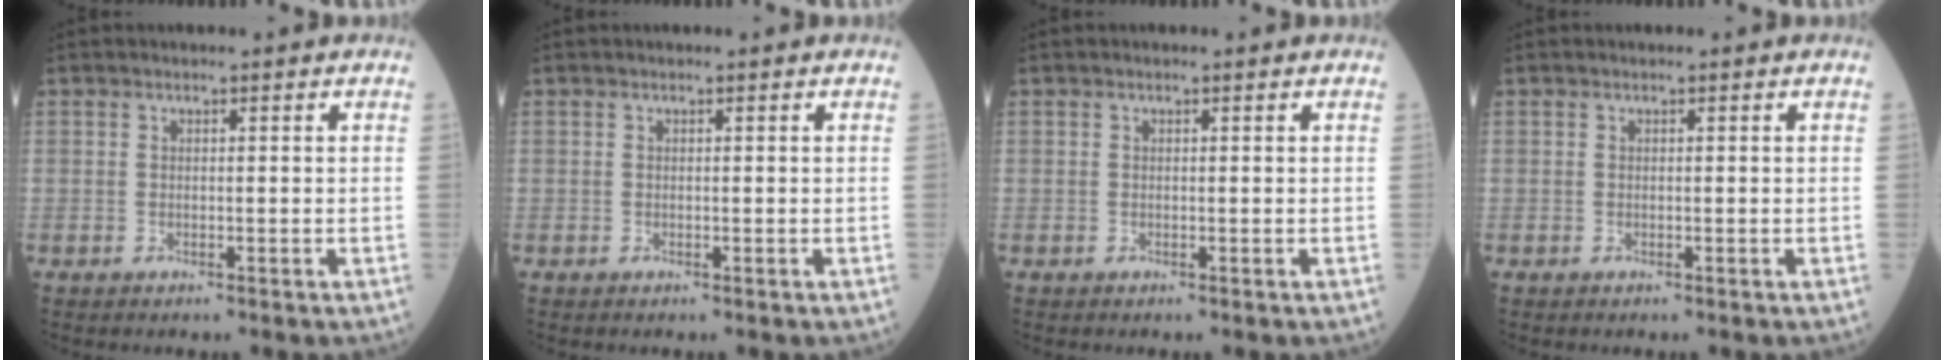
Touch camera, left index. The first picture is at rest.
{"total": 0.0}
{"total": 0.0}
{"total": 0.0}